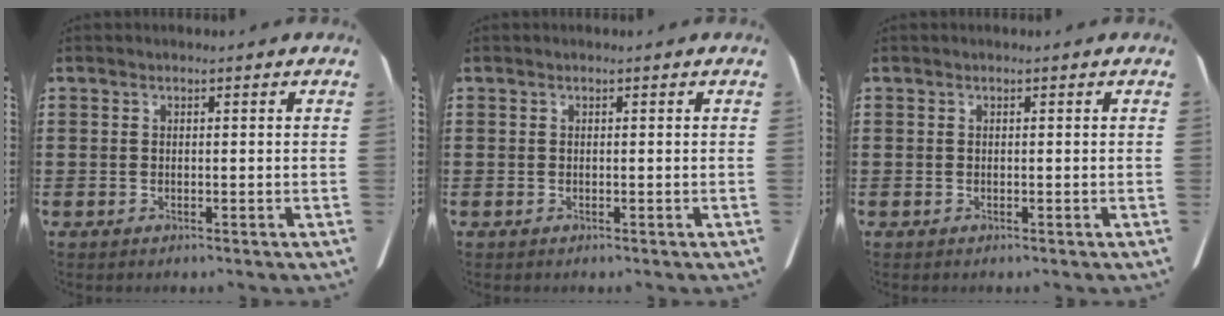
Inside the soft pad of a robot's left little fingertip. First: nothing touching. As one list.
[{"total": 0.0}, {"total": 0.0}]